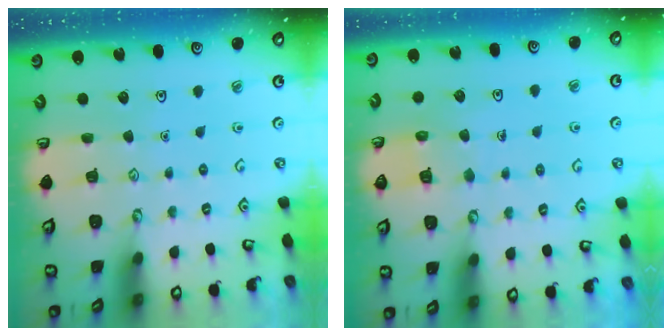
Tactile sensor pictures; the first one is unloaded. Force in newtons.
{"total": 5.3, "press": 5.3, "slide": 0.5}